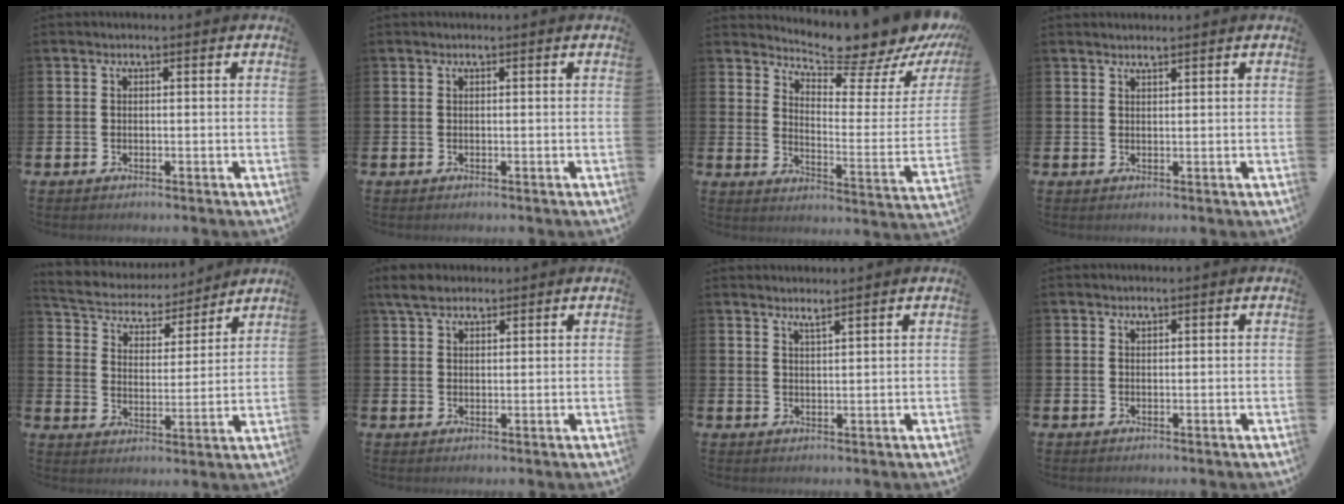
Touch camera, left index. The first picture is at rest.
{"total": 0.0}
{"total": 7.8, "force": [7.6, 1.2, 1.6], "torque": [-0.037, -0.081, 0.122]}
{"total": 1.2, "force": [1.2, 0.0, 0.1], "torque": [0.007, -0.005, 0.021]}
{"total": 5.2, "force": [4.9, 1.7, 0.4], "torque": [-0.043, -0.041, 0.080]}
{"total": 4.2, "force": [3.4, 1.7, 1.7], "torque": [-0.032, -0.005, 0.062]}
{"total": 2.2, "force": [2.1, -0.3, 0.2], "torque": [-0.004, -0.012, 0.038]}
{"total": 0.6, "force": [0.6, 0.2, 0.1], "torque": [0.008, -0.003, 0.008]}